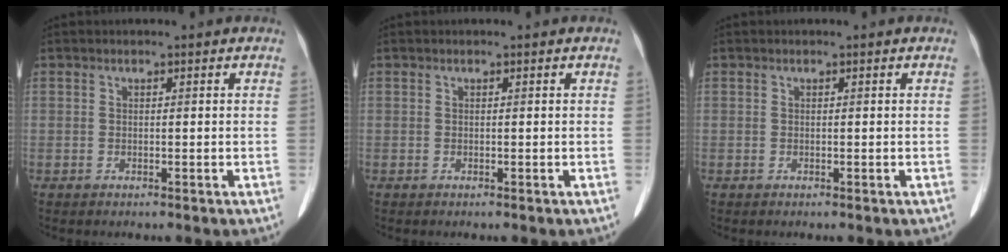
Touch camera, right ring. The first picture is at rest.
{"total": 0.0}
{"total": 0.0}